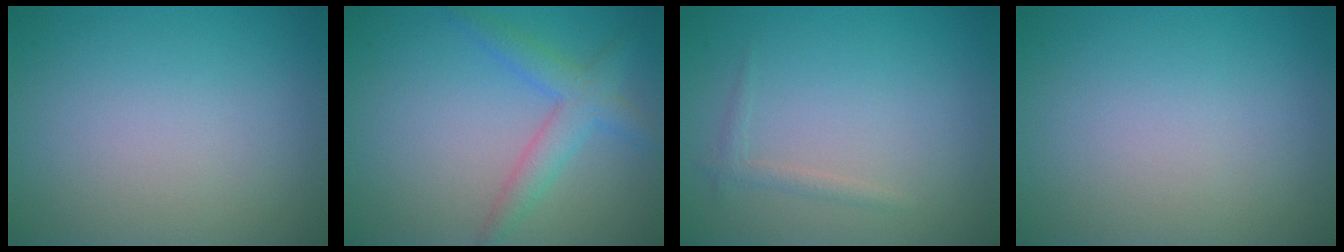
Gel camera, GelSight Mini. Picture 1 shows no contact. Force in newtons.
{"total": 2.4, "press": 2.4, "slide": 0.2}
{"total": 1.0, "press": 1.0, "slide": 0.0}
{"total": 0.0}